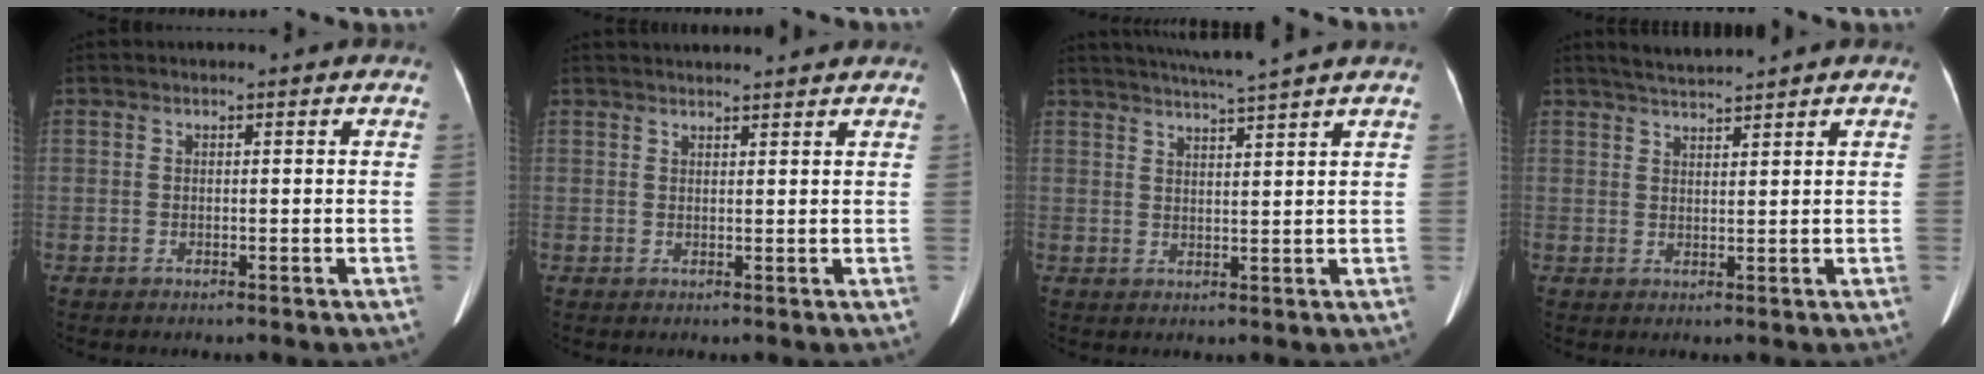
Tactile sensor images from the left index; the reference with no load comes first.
{"total": 7.6, "force": [7.2, 0.5, 2.1], "torque": [-0.027, 0.031, 0.086]}
{"total": 7.4, "force": [6.5, -1.7, 3.1], "torque": [-0.049, 0.006, 0.096]}
{"total": 3.2, "force": [3.1, -0.6, 0.7], "torque": [-0.015, 0.010, 0.062]}